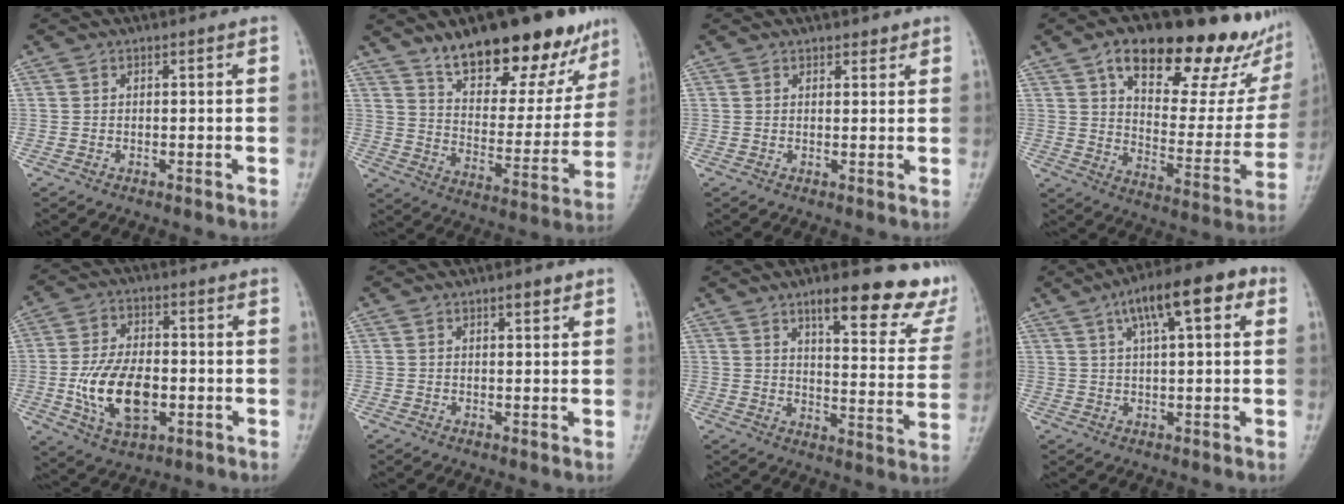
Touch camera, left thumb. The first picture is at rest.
{"total": 21.1, "force": [14.3, 8.4, 13.1], "torque": [-0.136, -0.064, 0.223]}
{"total": 1.6, "force": [1.3, 0.8, 0.5], "torque": [0.007, -0.008, 0.016]}
{"total": 27.0, "force": [15.6, 11.0, 19.0], "torque": [-0.219, -0.026, 0.233]}
{"total": 13.2, "force": [-2.7, 7.5, 10.6], "torque": [-0.182, 0.006, -0.043]}
{"total": 1.8, "force": [1.1, 0.6, 1.3], "torque": [-0.013, -0.004, 0.015]}
{"total": 18.4, "force": [12.4, 5.4, 12.6], "torque": [-0.118, -0.061, 0.159]}
{"total": 11.9, "force": [4.8, 3.8, 10.2], "torque": [-0.143, 0.019, 0.067]}